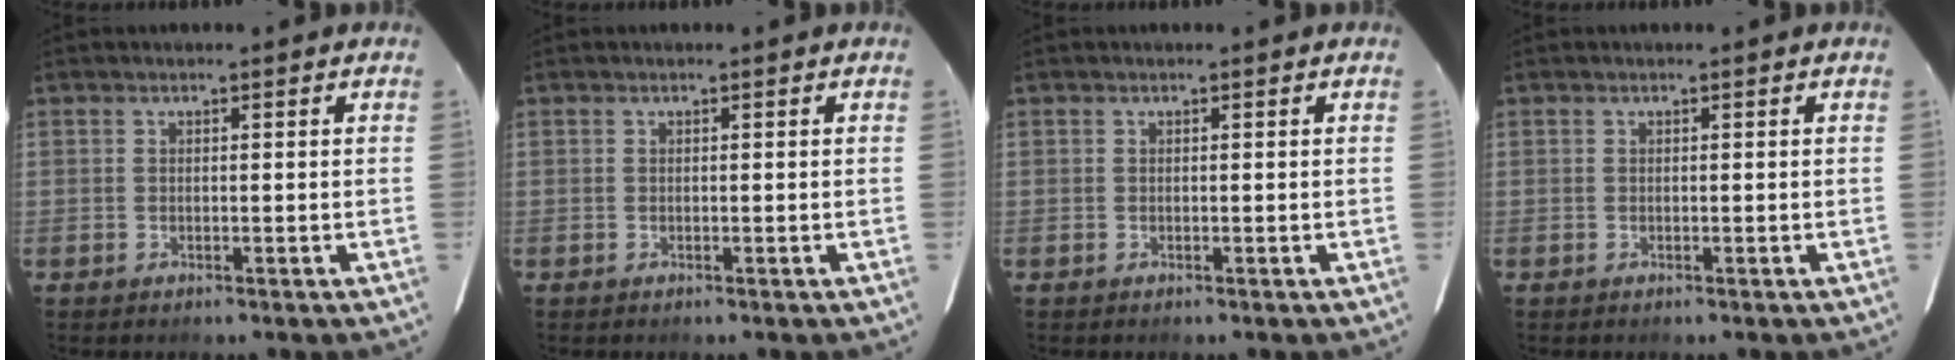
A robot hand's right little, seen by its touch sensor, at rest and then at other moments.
{"total": 0.0}
{"total": 0.0}
{"total": 0.0}